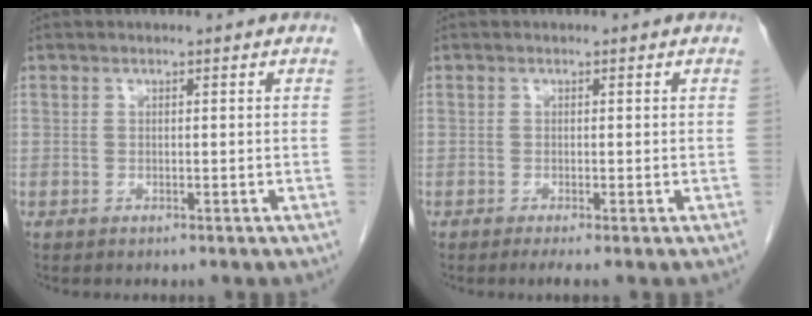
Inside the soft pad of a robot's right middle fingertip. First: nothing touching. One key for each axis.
{"total": 1.4, "fx": -0.9, "fy": -0.1, "fz": 1.0, "tx": -0.018, "ty": -0.005, "tz": -0.016}